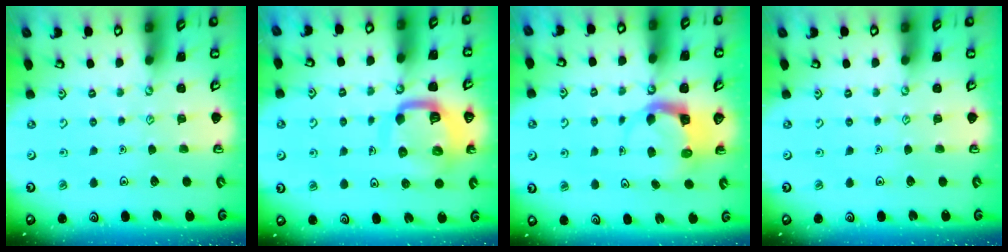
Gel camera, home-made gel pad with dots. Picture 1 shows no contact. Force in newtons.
{"total": 11.4, "press": 11.4, "slide": 1.2}
{"total": 3.9, "press": 3.9, "slide": 0.3}
{"total": 0.0}